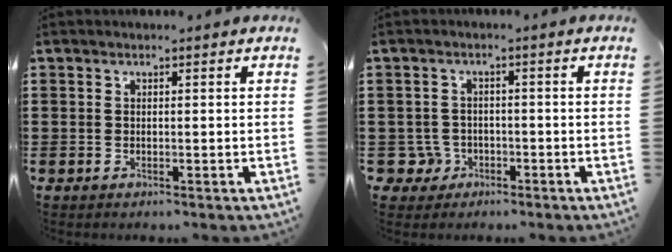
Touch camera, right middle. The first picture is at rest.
{"total": 3.4, "force": [-1.7, 2.8, 1.1], "torque": [-0.050, -0.007, -0.041]}